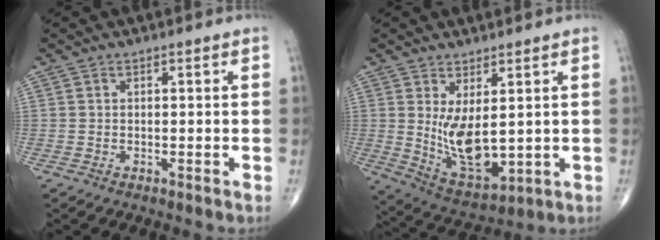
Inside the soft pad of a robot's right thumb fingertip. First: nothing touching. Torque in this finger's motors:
{"motor_torque": [-0.08, 0.76, 0.67, 0.68, 0.09]}